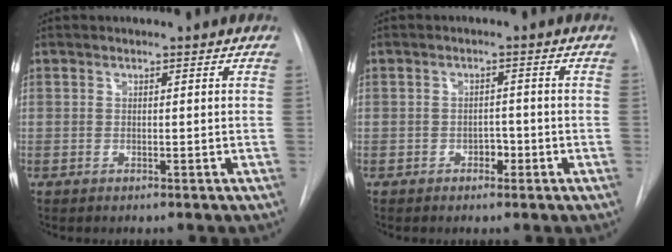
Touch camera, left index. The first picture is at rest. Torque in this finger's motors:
{"motor_torque": [0.06, 0.05, -0.02, 0.00]}